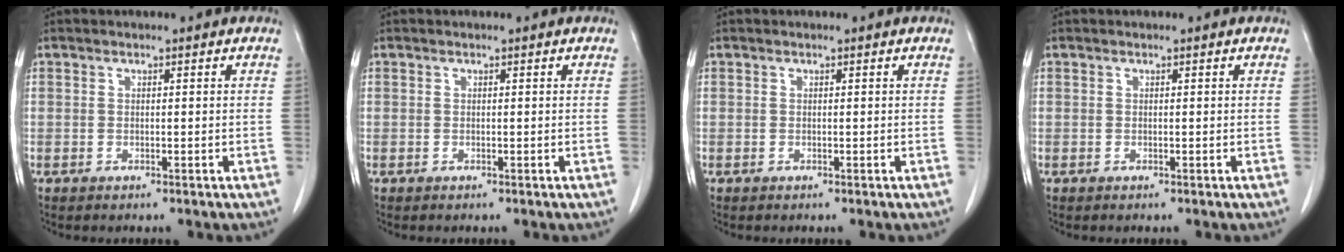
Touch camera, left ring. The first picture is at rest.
{"total": 0.0}
{"total": 0.0}
{"total": 0.0}